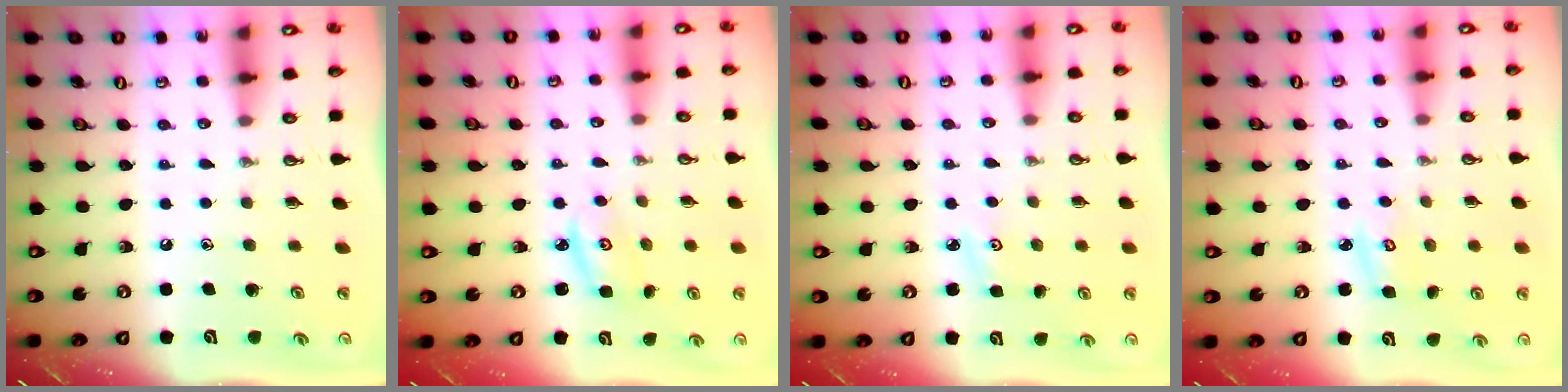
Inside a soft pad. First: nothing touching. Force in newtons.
{"total": 2.9, "press": 2.9, "slide": 0.2}
{"total": 2.7, "press": 2.6, "slide": 0.4}
{"total": 4.0, "press": 3.9, "slide": 0.4}